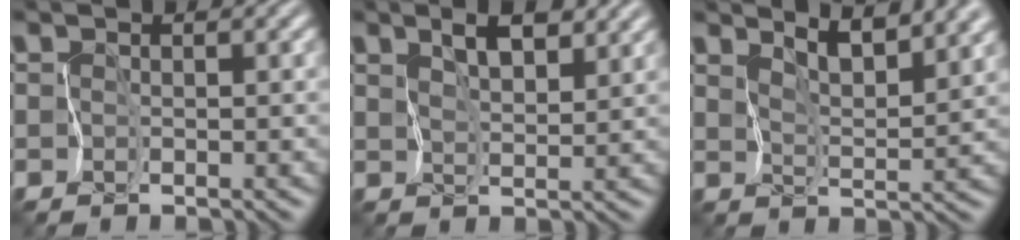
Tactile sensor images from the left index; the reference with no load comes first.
{"total": 3.7, "force": [2.6, 1.2, 2.4], "torque": [-0.043, 0.003, 0.049]}
{"total": 4.5, "force": [3.8, 0.6, 2.3], "torque": [-0.038, 0.003, 0.064]}